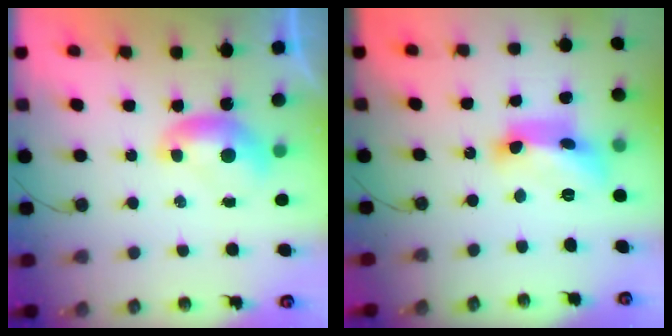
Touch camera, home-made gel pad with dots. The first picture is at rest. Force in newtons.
{"total": 13.5, "press": 13.5, "slide": 1.0}